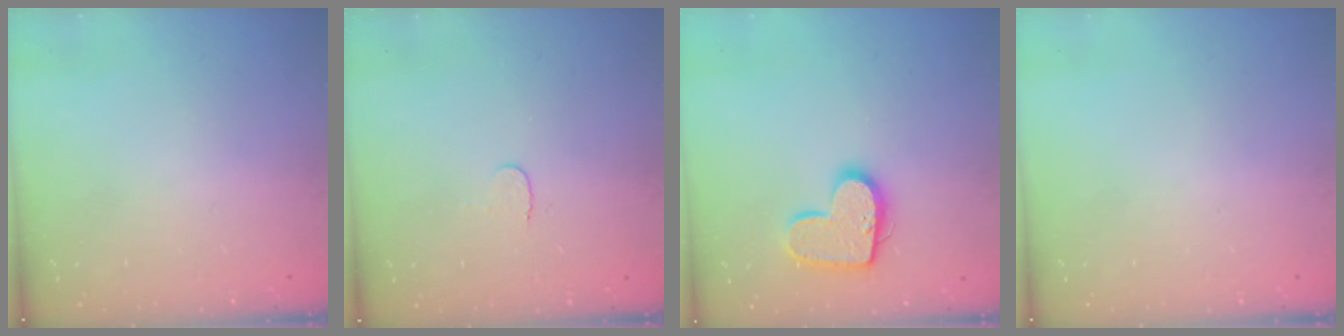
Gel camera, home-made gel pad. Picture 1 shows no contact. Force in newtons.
{"total": 3.5, "press": 3.5, "slide": 0.4}
{"total": 14.3, "press": 14.3, "slide": 0.8}
{"total": 0.0}